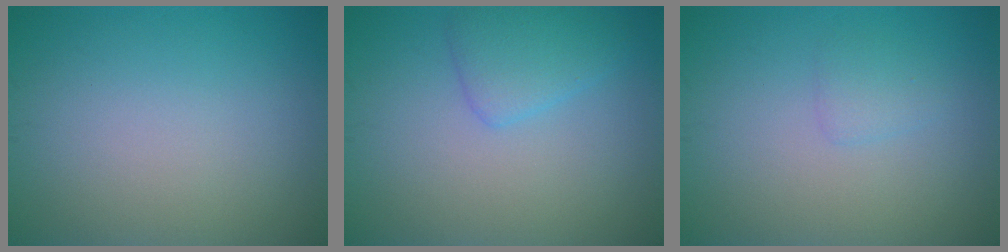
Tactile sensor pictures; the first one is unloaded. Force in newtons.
{"total": 2.6, "press": 2.6, "slide": 0.1}
{"total": 1.1, "press": 1.1, "slide": 0.1}